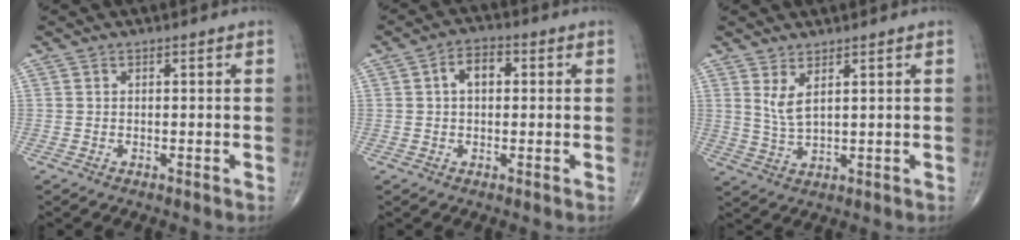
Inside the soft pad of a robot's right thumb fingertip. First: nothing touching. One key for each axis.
{"total": 4.9, "fx": 0.8, "fy": 3.1, "fz": 3.8, "tx": -0.058, "ty": 0.015, "tz": 0.007}
{"total": 4.2, "fx": 2.0, "fy": 1.2, "fz": 3.5, "tx": -0.074, "ty": -0.020, "tz": 0.049}